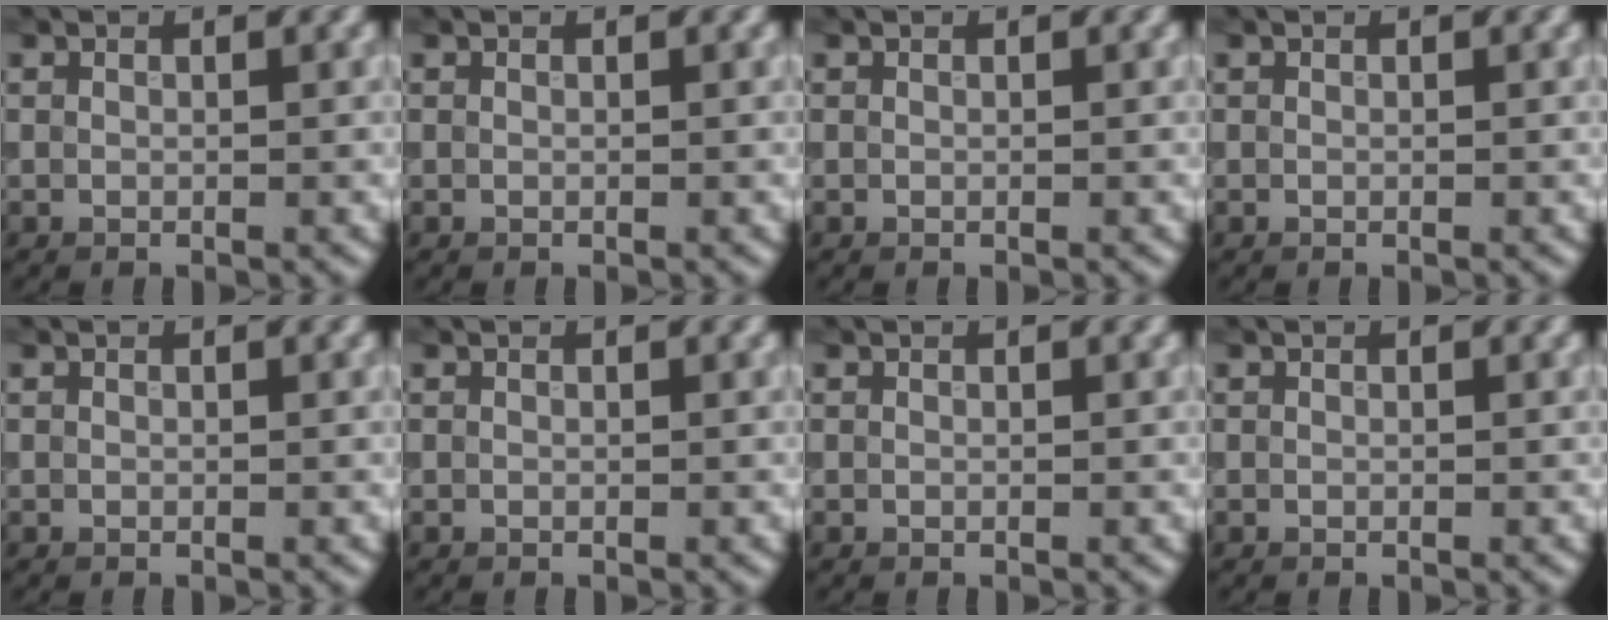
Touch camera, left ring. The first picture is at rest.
{"total": 0.0}
{"total": 0.0}
{"total": 0.0}
{"total": 0.0}
{"total": 0.0}
{"total": 0.0}
{"total": 0.0}